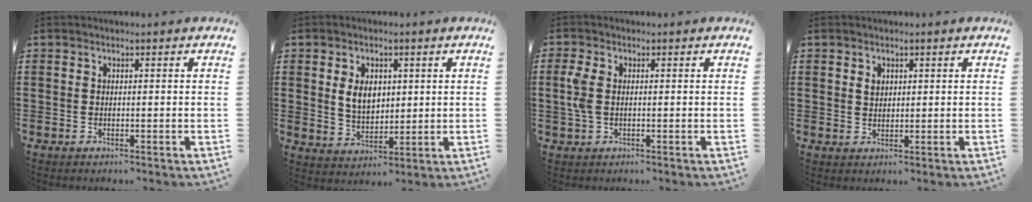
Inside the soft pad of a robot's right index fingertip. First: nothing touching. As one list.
[{"total": 5.5, "force": [1.2, 3.8, 3.8], "torque": [-0.069, 0.007, 0.015]}, {"total": 3.6, "force": [0.0, 2.0, 3.0], "torque": [-0.089, -0.004, -0.009]}, {"total": 1.6, "force": [0.7, 1.2, 0.8], "torque": [-0.018, 0.006, 0.012]}]